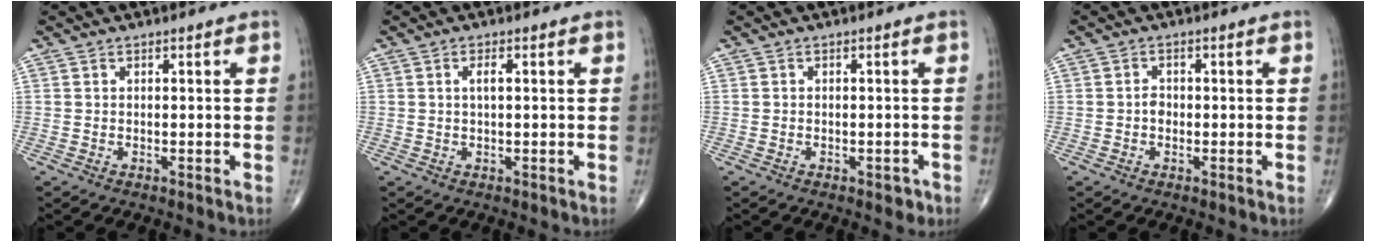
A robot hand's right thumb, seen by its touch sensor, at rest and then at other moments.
{"total": 1.7, "force": [0.3, 0.5, 1.6], "torque": [-0.031, 0.003, 0.005]}
{"total": 1.7, "force": [-0.9, 1.0, 1.0], "torque": [-0.005, 0.003, -0.011]}
{"total": 1.5, "force": [-0.4, 1.2, 0.9], "torque": [-0.007, 0.005, -0.009]}